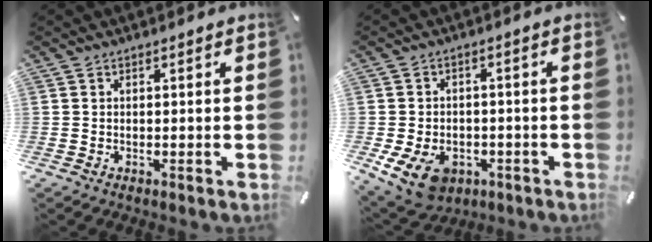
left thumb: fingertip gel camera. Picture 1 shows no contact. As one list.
[{"total": 9.8, "force": [-4.3, 6.9, 5.5], "torque": [-0.113, 0.021, -0.075]}]